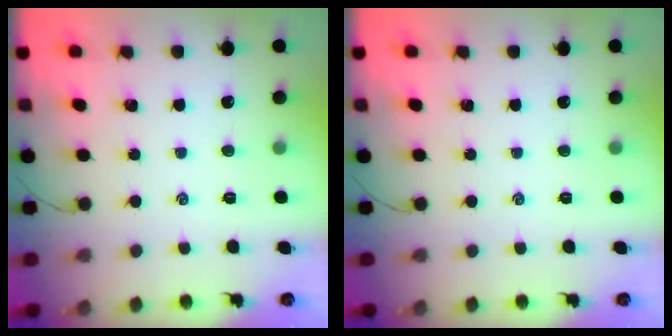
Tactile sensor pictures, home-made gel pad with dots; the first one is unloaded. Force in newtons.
{"total": 0.0}